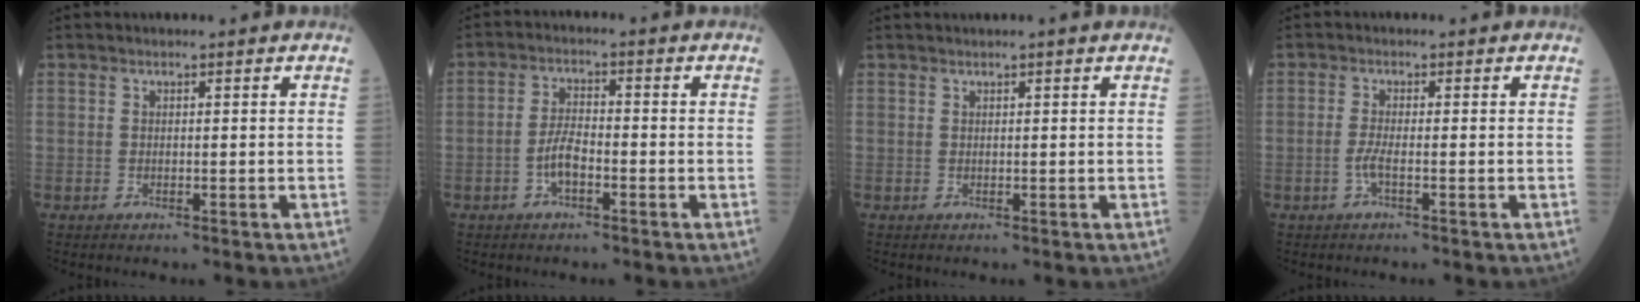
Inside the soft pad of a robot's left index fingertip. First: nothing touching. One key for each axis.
{"total": 4.0, "fx": -1.7, "fy": 1.3, "fz": 3.3, "tx": -0.067, "ty": 0.008, "tz": -0.036}
{"total": 1.1, "fx": 0.8, "fy": -0.2, "fz": 0.6, "tx": -0.011, "ty": 0.011, "tz": 0.018}
{"total": 1.9, "fx": -0.9, "fy": 0.0, "fz": 1.6, "tx": -0.036, "ty": -0.001, "tz": -0.021}